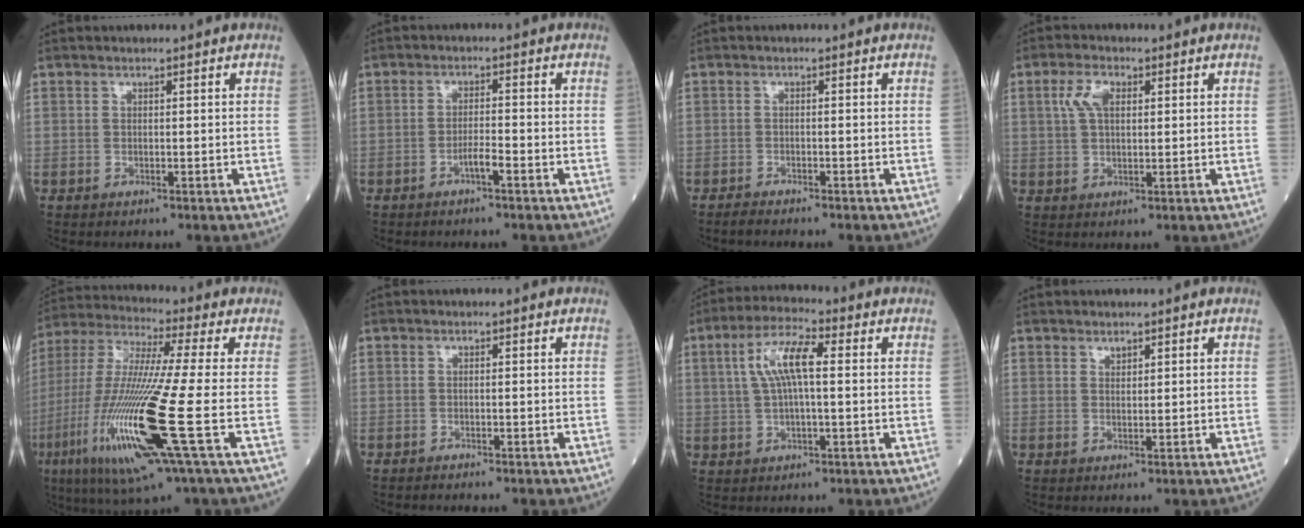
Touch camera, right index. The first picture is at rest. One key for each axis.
{"total": 2.2, "fx": -1.4, "fy": 0.0, "fz": 1.7, "tx": -0.027, "ty": 0.002, "tz": -0.026}
{"total": 1.7, "fx": -1.6, "fy": 0.1, "fz": 0.6, "tx": -0.020, "ty": -0.005, "tz": -0.025}
{"total": 4.2, "fx": 1.5, "fy": 1.9, "fz": 3.5, "tx": -0.078, "ty": 0.012, "tz": 0.030}
{"total": 19.9, "fx": -6.1, "fy": 0.1, "fz": 19.0, "tx": -0.427, "ty": -0.035, "tz": -0.123}
{"total": 1.4, "fx": -1.3, "fy": 0.1, "fz": 0.6, "tx": -0.013, "ty": -0.003, "tz": -0.016}
{"total": 7.6, "fx": 1.4, "fy": 1.8, "fz": 7.3, "tx": -0.152, "ty": 0.020, "tz": 0.027}
{"total": 0.8, "fx": 0.7, "fy": 0.3, "fz": 0.3, "tx": -0.008, "ty": -0.004, "tz": 0.013}